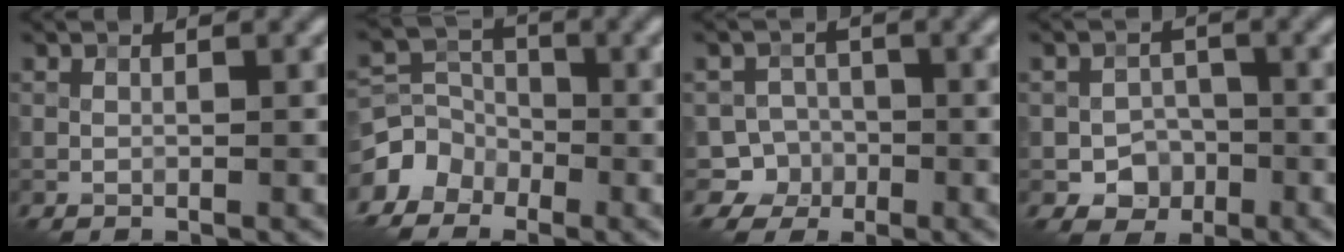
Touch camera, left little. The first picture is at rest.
{"total": 4.6, "force": [-3.1, 3.2, 0.9], "torque": [0.007, 0.009, -0.065]}
{"total": 3.8, "force": [-1.7, 3.4, 0.3], "torque": [0.031, 0.002, -0.036]}
{"total": 2.9, "force": [-1.3, 2.4, 1.1], "torque": [-0.009, 0.002, -0.023]}